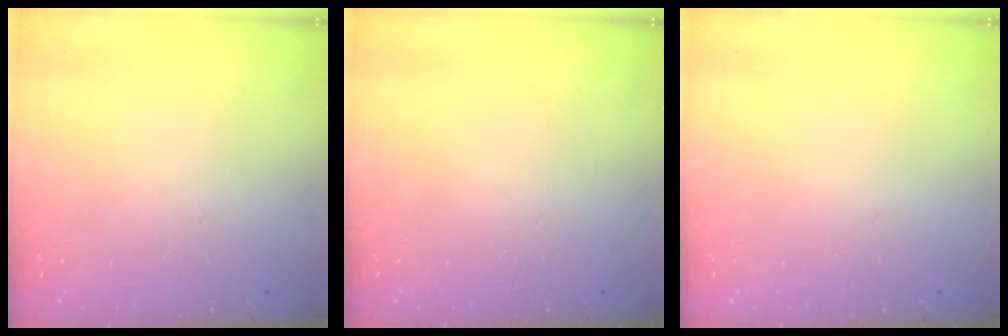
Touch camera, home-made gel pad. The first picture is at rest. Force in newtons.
{"total": 0.0}
{"total": 0.0}